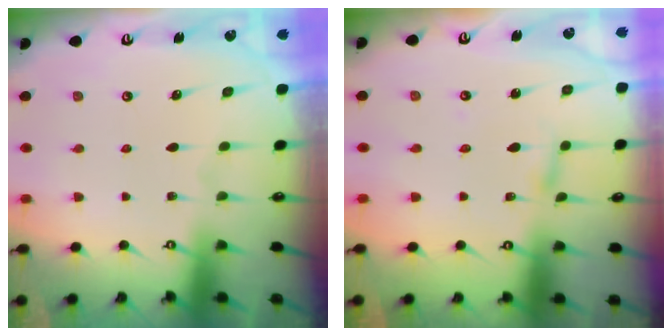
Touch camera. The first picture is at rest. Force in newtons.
{"total": 2.0, "press": 2.0, "slide": 0.2}